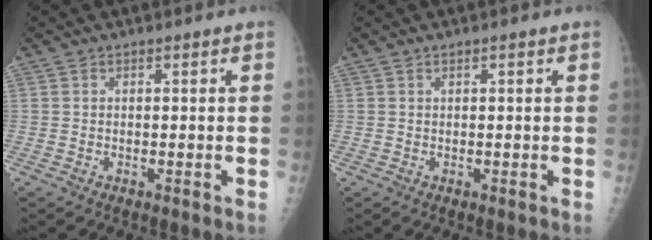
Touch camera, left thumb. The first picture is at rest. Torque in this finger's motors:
{"motor_torque": [-0.24, -0.05, -0.11, -0.11, 0.02]}